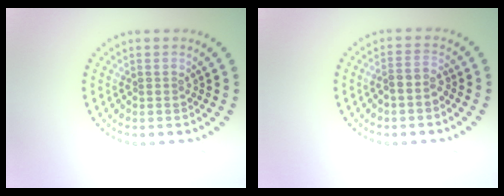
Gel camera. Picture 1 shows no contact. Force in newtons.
{"total": 1.8, "press": 1.6, "slide": 0.9}